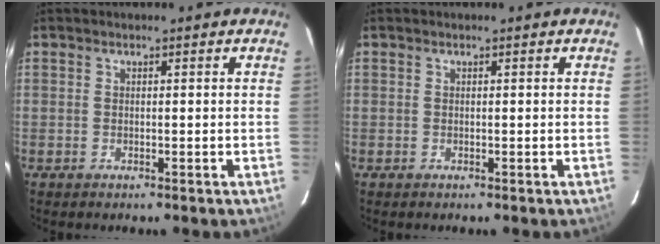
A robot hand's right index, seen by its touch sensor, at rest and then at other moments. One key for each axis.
{"total": 0.0}